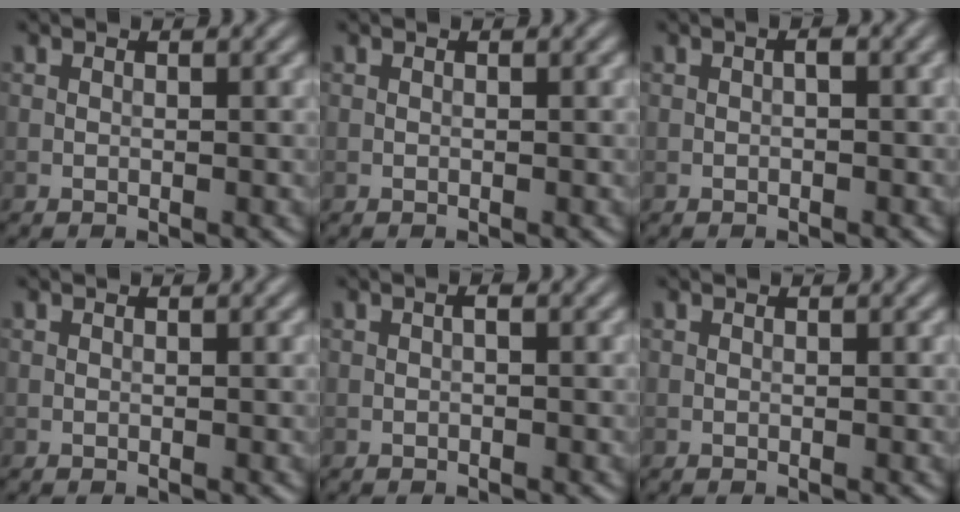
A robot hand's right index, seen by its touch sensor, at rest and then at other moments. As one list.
[{"total": 0.0}, {"total": 0.8, "force": [-0.1, 0.3, 0.8], "torque": [-0.014, 0.002, -0.002]}, {"total": 0.0}, {"total": 0.6, "force": [-0.1, 0.2, 0.5], "torque": [-0.010, 0.001, -0.002]}, {"total": 0.0}]